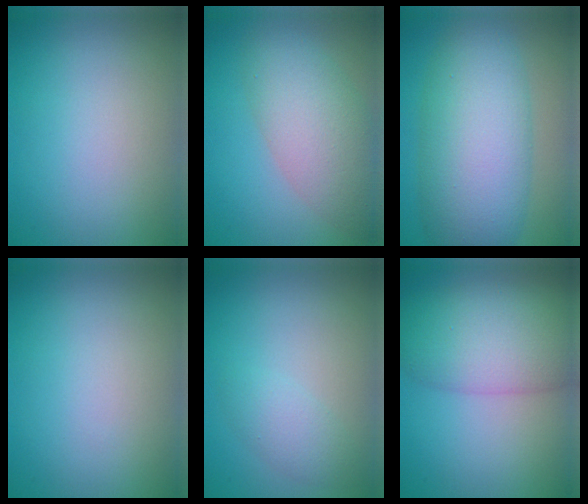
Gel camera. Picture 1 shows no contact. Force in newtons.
{"total": 6.9, "press": 6.9, "slide": 0.4}
{"total": 10.2, "press": 10.2, "slide": 0.1}
{"total": 0.0}
{"total": 2.0, "press": 2.0, "slide": 0.2}
{"total": 7.9, "press": 7.9, "slide": 0.2}